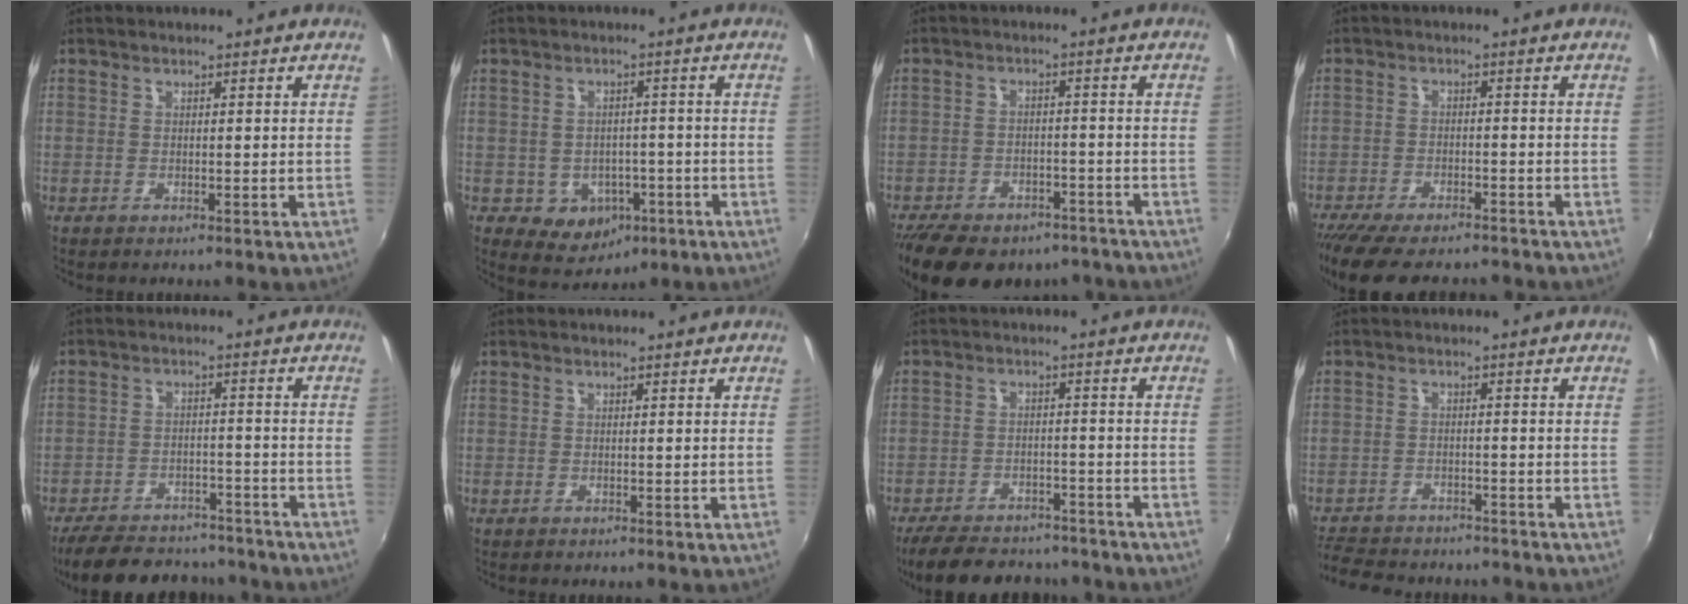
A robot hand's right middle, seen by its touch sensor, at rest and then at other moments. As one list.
[{"total": 7.3, "force": [-2.9, 6.2, 2.7], "torque": [-0.064, 0.008, -0.019]}, {"total": 18.9, "force": [-14.3, 8.9, 8.5], "torque": [-0.189, -0.012, -0.195]}, {"total": 13.2, "force": [-11.2, 3.3, 6.2], "torque": [-0.137, -0.038, -0.177]}, {"total": 18.9, "force": [-15.8, 7.5, 7.3], "torque": [-0.166, 0.015, -0.214]}, {"total": 0.0}, {"total": 16.3, "force": [-13.5, 6.5, 6.4], "torque": [-0.148, 0.007, -0.188]}, {"total": 12.3, "force": [-10.7, 4.3, 4.2], "torque": [-0.113, -0.007, -0.166]}]